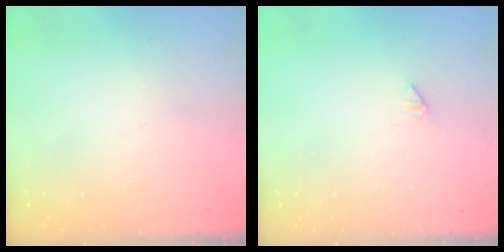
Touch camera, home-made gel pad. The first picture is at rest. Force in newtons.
{"total": 0.0}